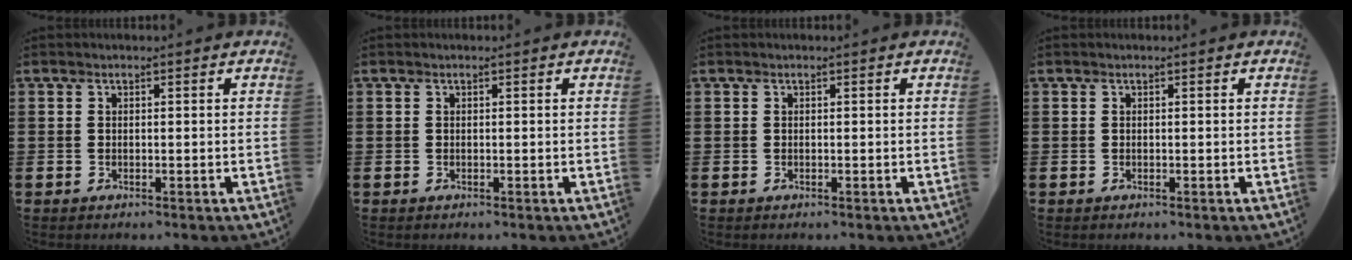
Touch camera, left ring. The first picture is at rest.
{"total": 0.0}
{"total": 0.0}
{"total": 0.0}